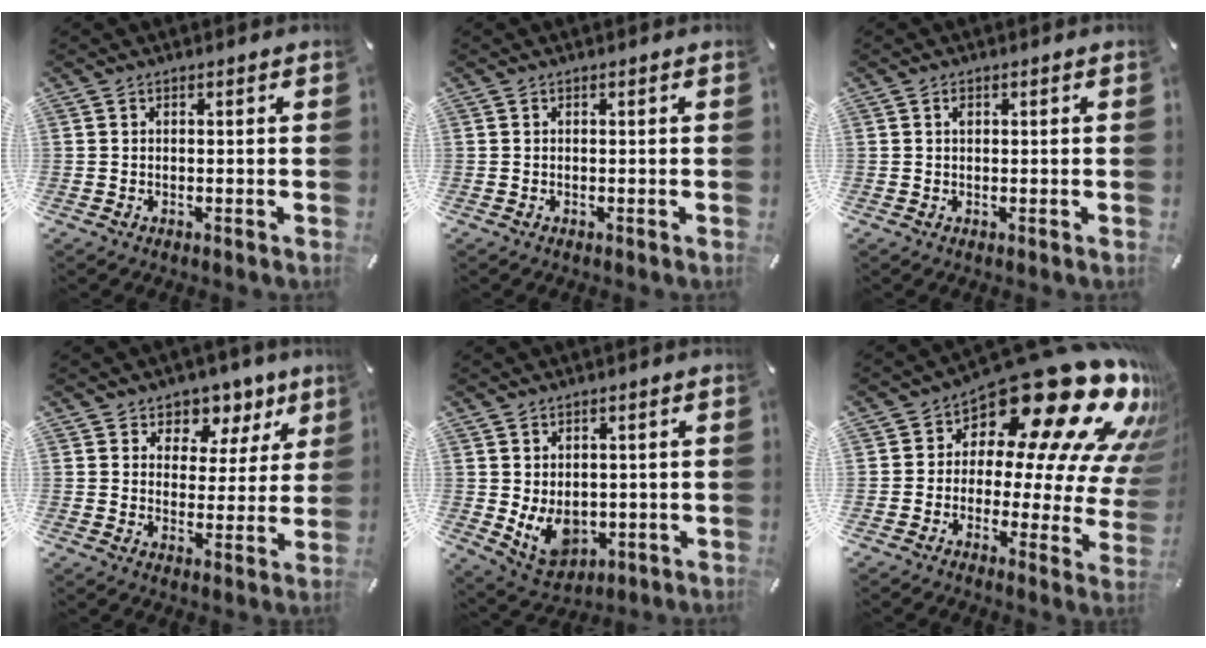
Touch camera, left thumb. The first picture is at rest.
{"total": 0.0}
{"total": 0.9, "force": [0.3, 0.6, 0.7], "torque": [-0.015, 0.002, 0.006]}
{"total": 6.9, "force": [4.9, 4.8, 1.0], "torque": [-0.008, -0.047, 0.081]}
{"total": 7.9, "force": [0.1, 6.6, 4.3], "torque": [-0.072, -0.010, 0.005]}
{"total": 23.2, "force": [14.8, 9.2, 15.4], "torque": [-0.206, -0.129, 0.245]}